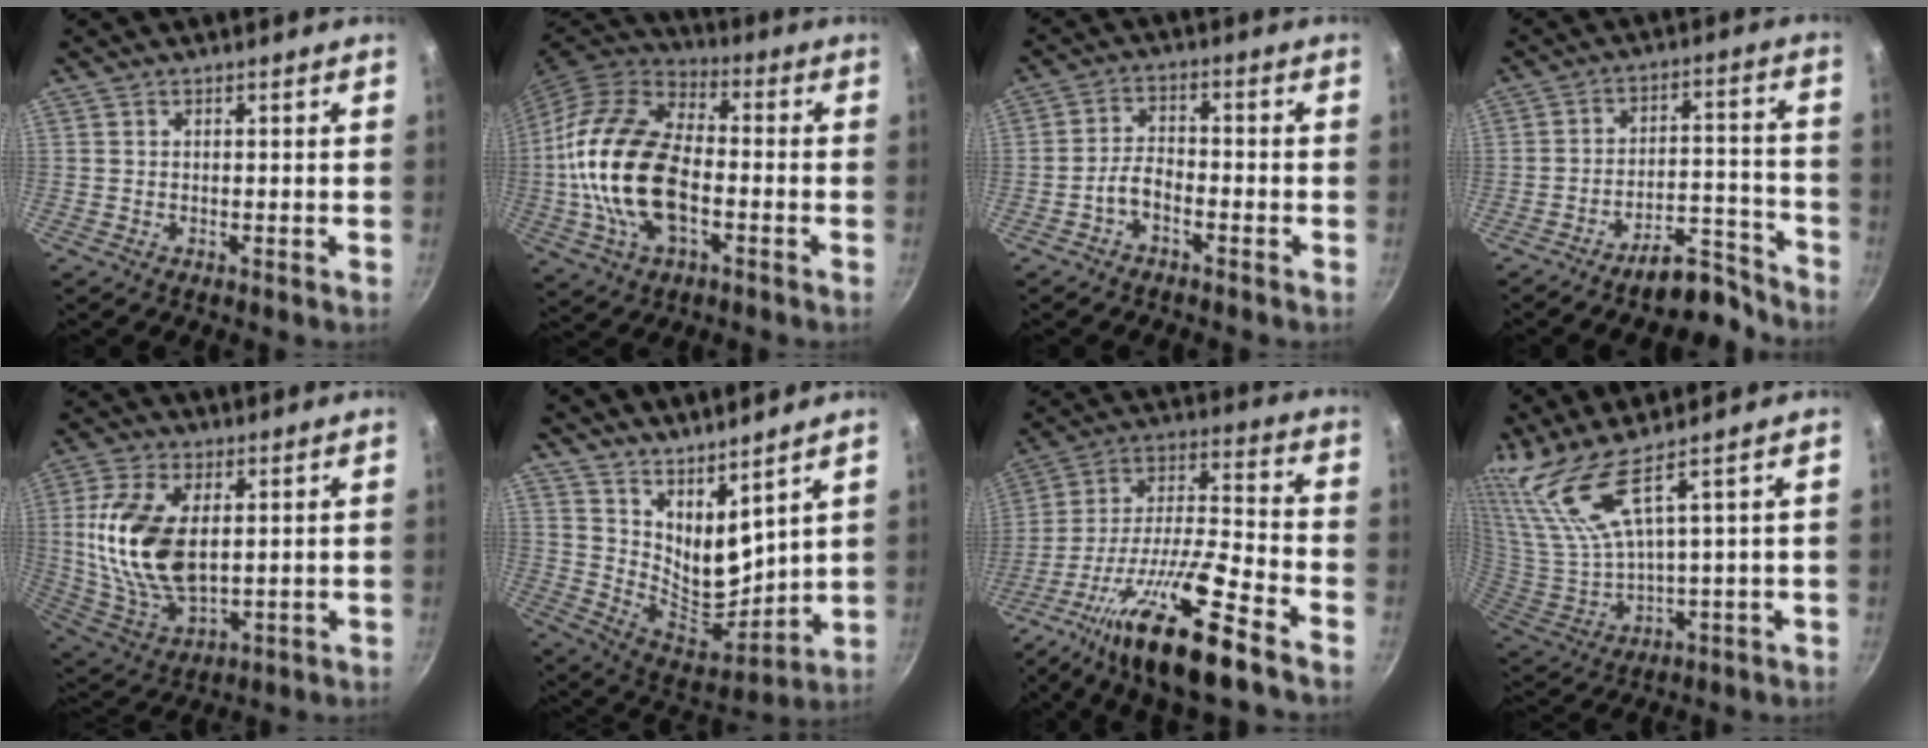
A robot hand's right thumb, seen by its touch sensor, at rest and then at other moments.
{"total": 21.6, "force": [-3.1, 12.5, 17.3], "torque": [-0.329, 0.031, -0.065]}
{"total": 4.3, "force": [-2.6, 2.1, 2.7], "torque": [-0.050, 0.033, -0.054]}
{"total": 9.6, "force": [-8.2, 3.2, 3.8], "torque": [-0.017, 0.100, -0.120]}
{"total": 17.1, "force": [2.6, 9.6, 13.9], "torque": [-0.262, -0.013, 0.059]}
{"total": 13.3, "force": [8.9, 5.0, 8.5], "torque": [-0.117, -0.103, 0.163]}
{"total": 20.5, "force": [-12.6, 3.9, 15.7], "torque": [-0.270, 0.070, -0.233]}
{"total": 10.6, "force": [7.5, 0.5, 7.4], "torque": [-0.158, -0.057, 0.174]}